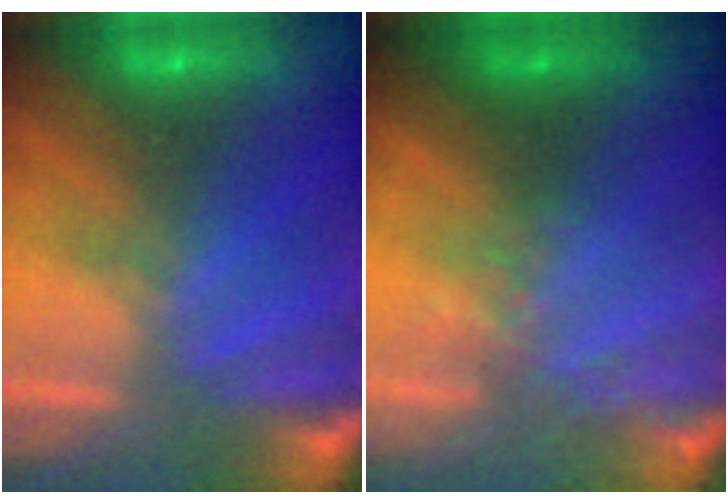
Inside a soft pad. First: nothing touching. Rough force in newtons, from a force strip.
{"total": 2.4}